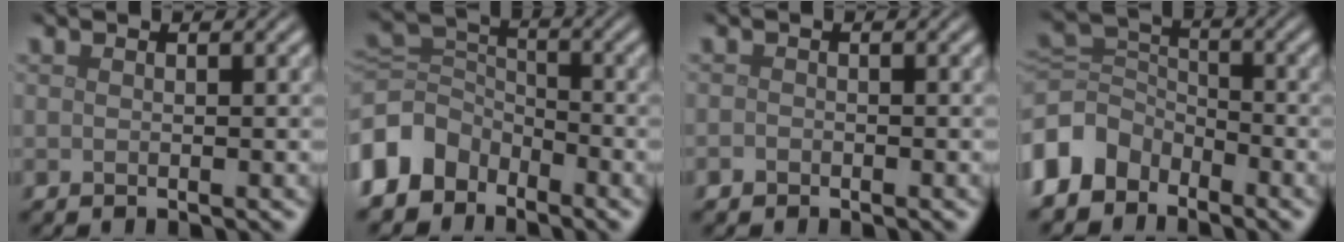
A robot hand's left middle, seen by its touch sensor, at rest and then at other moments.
{"total": 6.1, "force": [-3.9, 4.3, 1.8], "torque": [-0.037, 0.001, -0.092]}
{"total": 0.6, "force": [-0.4, 0.4, 0.1], "torque": [-0.001, -0.003, -0.009]}
{"total": 5.5, "force": [-3.6, 3.8, 1.6], "torque": [-0.032, 0.002, -0.087]}